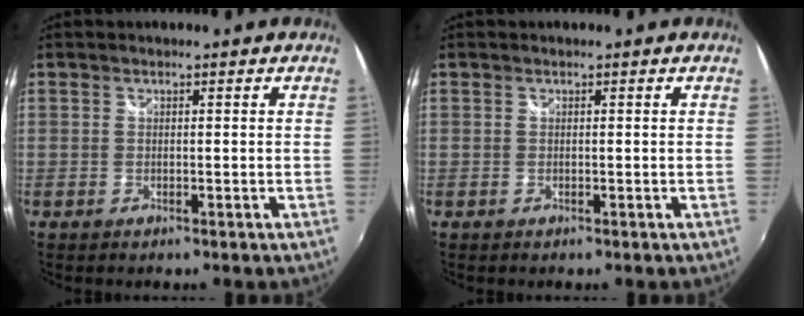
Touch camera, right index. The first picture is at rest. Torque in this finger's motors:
{"motor_torque": [-0.11, 0.11, 0.03, 0.00]}